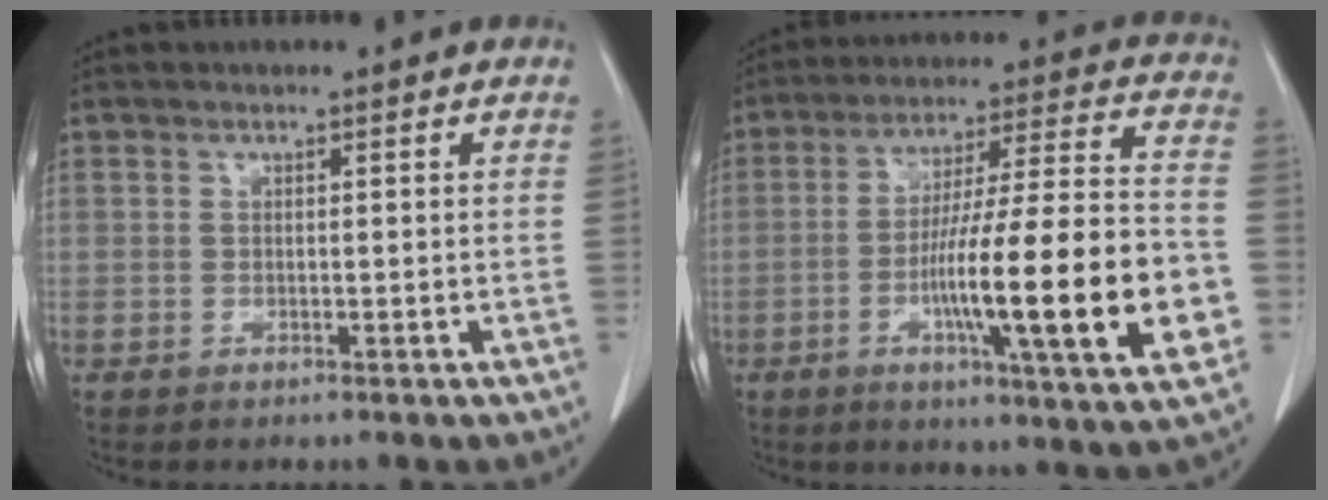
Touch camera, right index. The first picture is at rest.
{"total": 22.1, "force": [-5.4, 1.1, 21.4], "torque": [-0.316, -0.007, -0.084]}